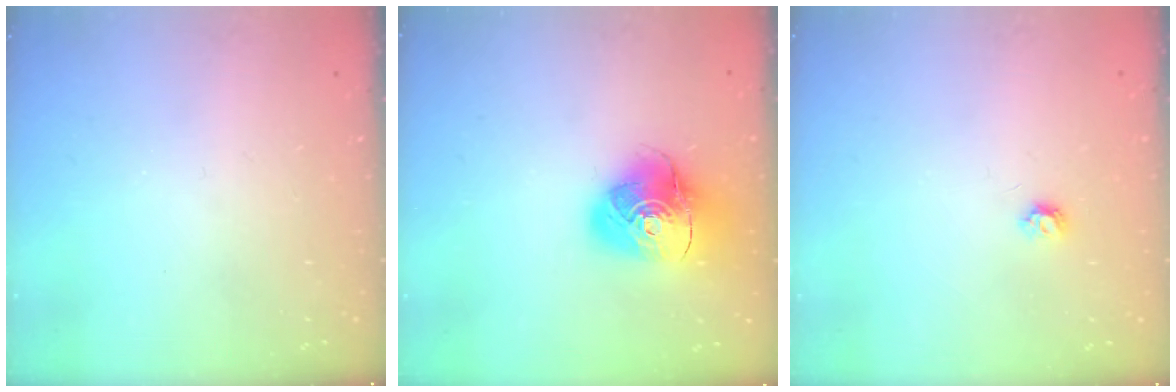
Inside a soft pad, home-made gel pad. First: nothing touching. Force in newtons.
{"total": 13.7, "press": 13.6, "slide": 1.6}
{"total": 4.0, "press": 4.0, "slide": 0.6}